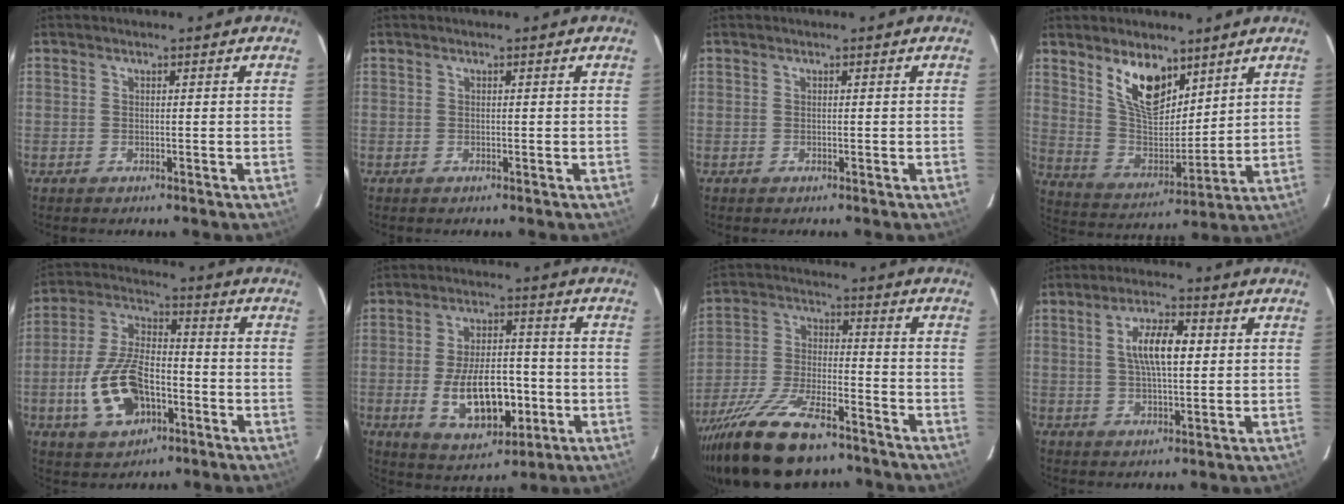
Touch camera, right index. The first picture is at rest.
{"total": 0.0}
{"total": 0.0}
{"total": 12.4, "force": [7.7, 5.9, 7.8], "torque": [-0.140, -0.002, 0.154]}
{"total": 14.9, "force": [-5.0, 8.3, 11.3], "torque": [-0.242, 0.008, -0.083]}
{"total": 14.1, "force": [-3.4, 7.2, 11.7], "torque": [-0.221, 0.003, -0.035]}
{"total": 20.4, "force": [-15.2, 7.1, 11.7], "torque": [-0.237, -0.035, -0.257]}
{"total": 8.1, "force": [1.6, 2.8, 7.4], "torque": [-0.132, 0.010, 0.030]}